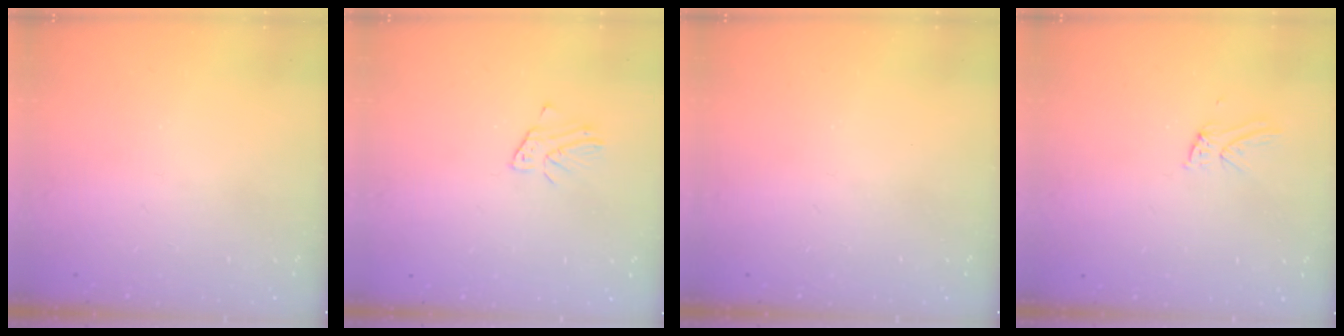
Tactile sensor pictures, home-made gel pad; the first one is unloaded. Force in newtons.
{"total": 2.1, "press": 2.1, "slide": 0.1}
{"total": 0.0}
{"total": 4.7, "press": 4.7, "slide": 0.4}